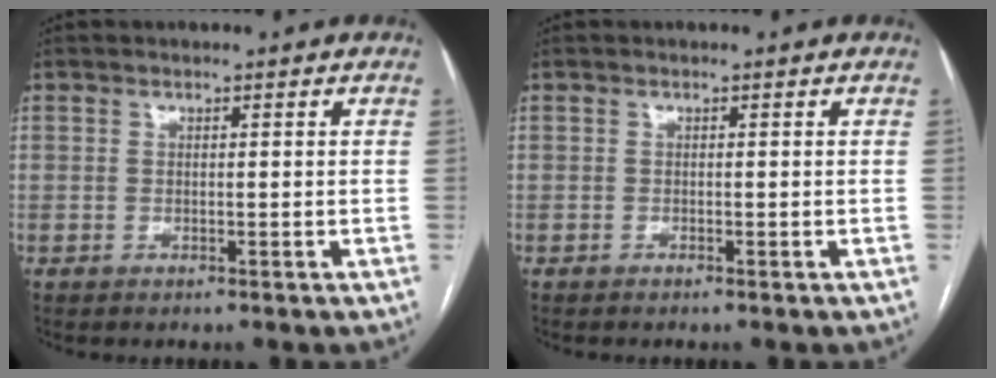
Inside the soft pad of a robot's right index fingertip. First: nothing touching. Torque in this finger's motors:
{"motor_torque": [-0.08, -0.13, 0.00, 0.00]}